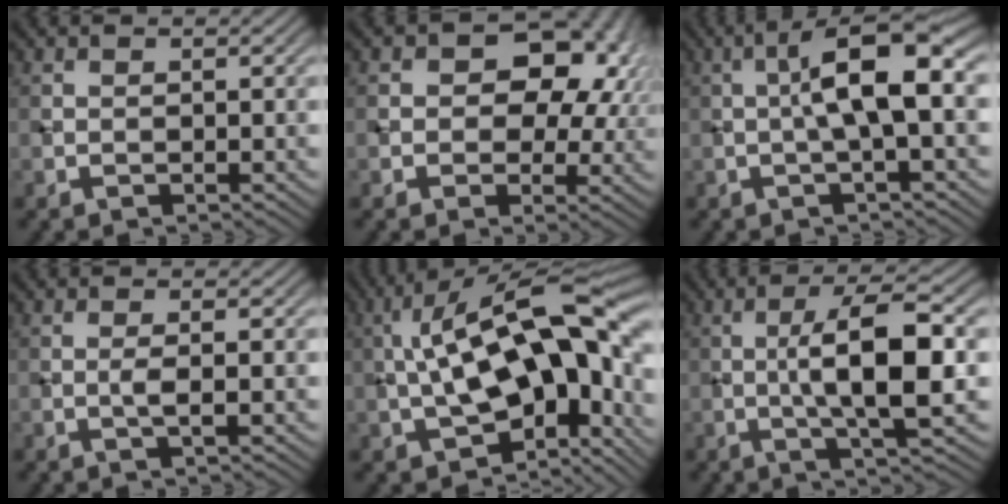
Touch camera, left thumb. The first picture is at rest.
{"total": 13.9, "force": [3.0, 9.8, 9.4], "torque": [-0.106, 0.024, 0.028]}
{"total": 7.6, "force": [0.1, 1.6, 7.4], "torque": [-0.122, 0.022, -0.006]}
{"total": 1.5, "force": [-0.3, 0.0, 1.5], "torque": [-0.033, 0.002, -0.008]}
{"total": 18.1, "force": [-0.4, 8.0, 16.2], "torque": [-0.271, 0.018, -0.011]}
{"total": 9.0, "force": [-0.4, 2.1, 8.7], "torque": [-0.143, 0.012, -0.012]}